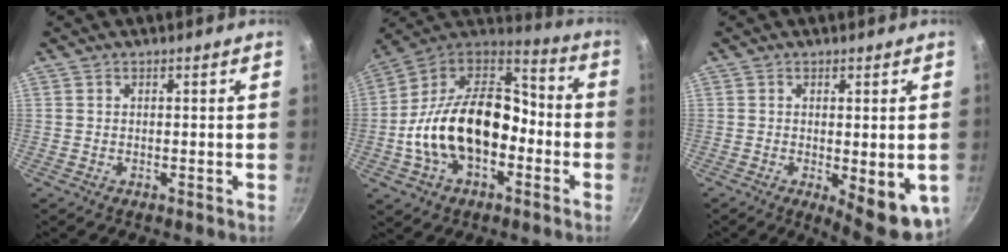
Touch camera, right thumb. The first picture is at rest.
{"total": 23.3, "force": [-4.9, 15.1, 17.1], "torque": [-0.282, 0.064, -0.096]}
{"total": 9.8, "force": [-1.8, 3.2, 9.1], "torque": [-0.094, -0.007, -0.013]}